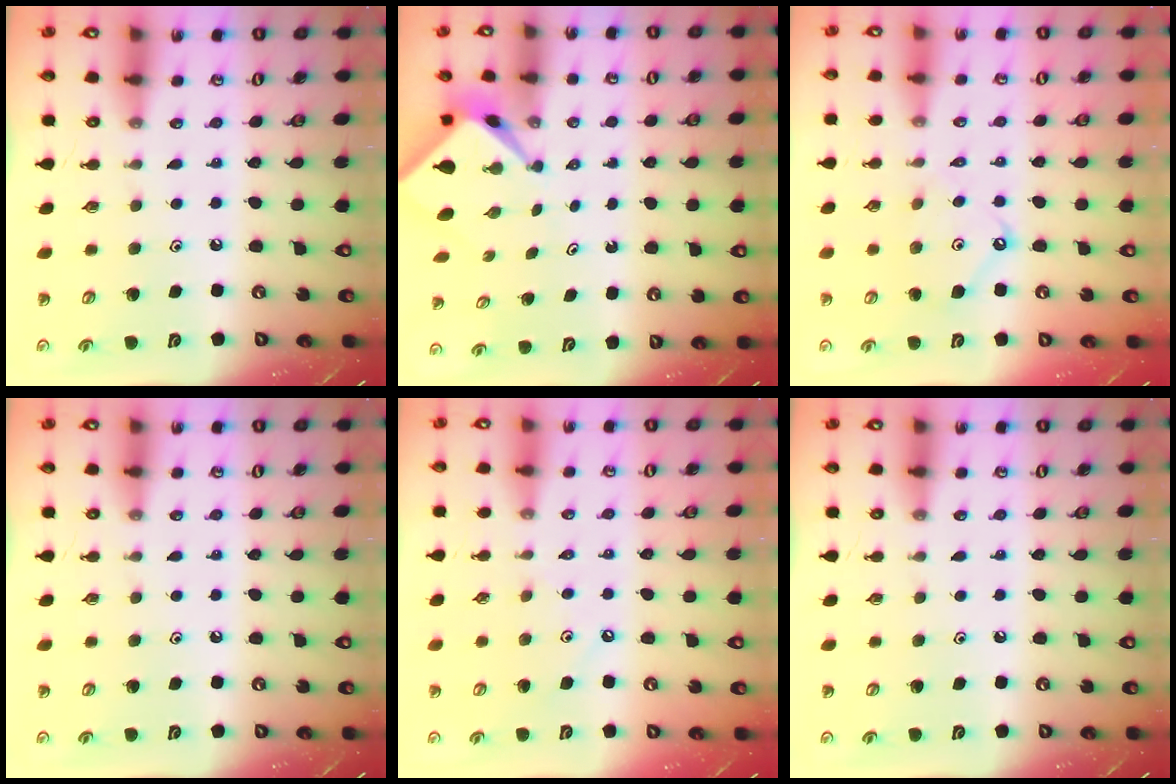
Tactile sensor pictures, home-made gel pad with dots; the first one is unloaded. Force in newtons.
{"total": 2.4, "press": 2.4, "slide": 0.2}
{"total": 6.7, "press": 6.6, "slide": 0.8}
{"total": 0.0}
{"total": 3.1, "press": 3.1, "slide": 0.5}
{"total": 0.0}